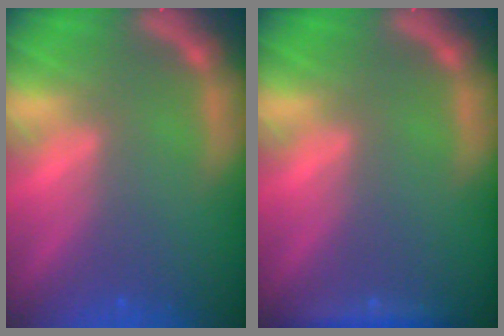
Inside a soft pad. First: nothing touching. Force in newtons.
{"total": 1.9}